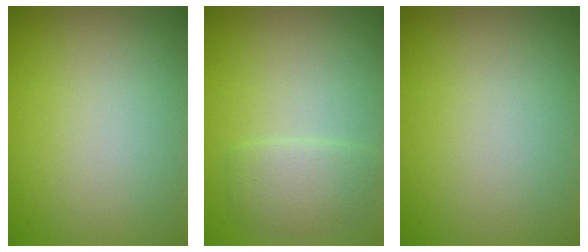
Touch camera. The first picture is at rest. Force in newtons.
{"total": 2.3, "press": 2.2, "slide": 0.1}
{"total": 0.0}